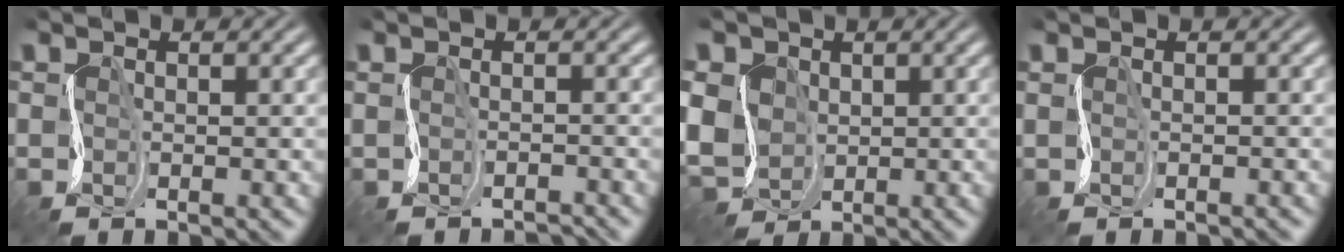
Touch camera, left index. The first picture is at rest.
{"total": 1.5, "force": [-1.4, 0.1, 0.6], "torque": [-0.012, -0.012, -0.029]}
{"total": 6.4, "force": [0.3, 5.4, 3.4], "torque": [-0.081, 0.010, -0.016]}
{"total": 0.7, "force": [0.0, 0.3, 0.7], "torque": [-0.013, -0.006, -0.009]}